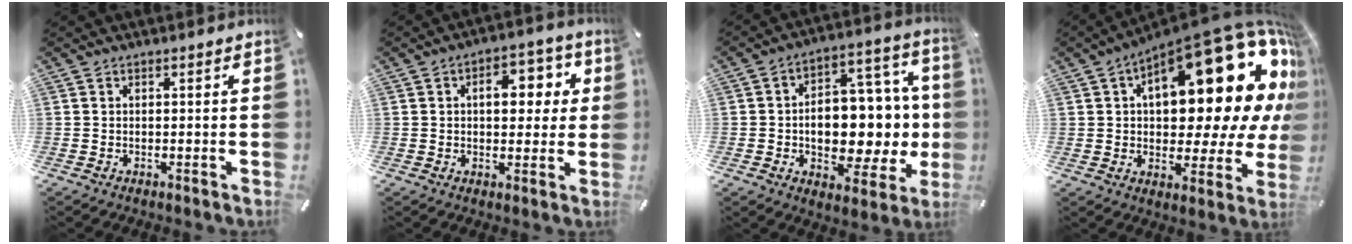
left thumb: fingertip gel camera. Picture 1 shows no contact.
{"total": 9.5, "force": [2.1, 6.1, 7.0], "torque": [-0.080, -0.004, 0.025]}
{"total": 15.5, "force": [-1.2, 10.4, 11.4], "torque": [-0.137, -0.007, -0.013]}
{"total": 29.6, "force": [11.2, 13.4, 23.9], "torque": [-0.327, -0.084, 0.193]}